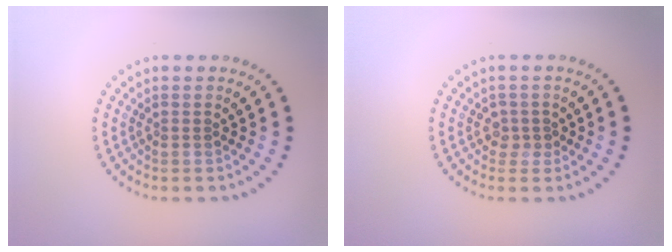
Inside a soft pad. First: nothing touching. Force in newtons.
{"total": 1.3, "press": 1.0, "slide": 0.9}